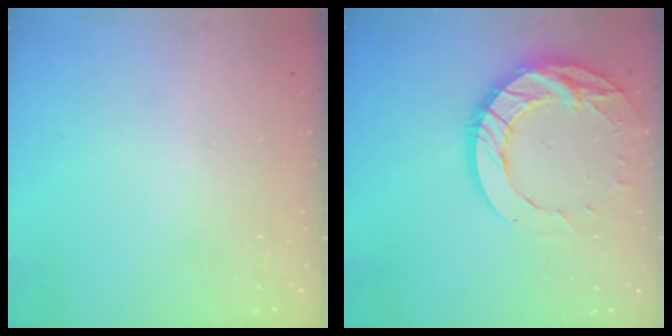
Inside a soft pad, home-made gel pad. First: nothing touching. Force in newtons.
{"total": 14.4, "press": 14.4, "slide": 0.7}